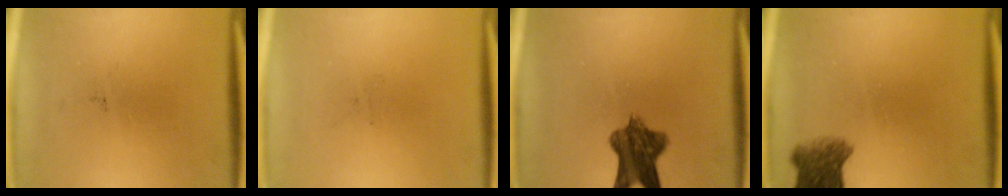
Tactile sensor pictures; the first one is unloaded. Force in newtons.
{"total": 0.0}
{"total": 8.3}
{"total": 5.0}